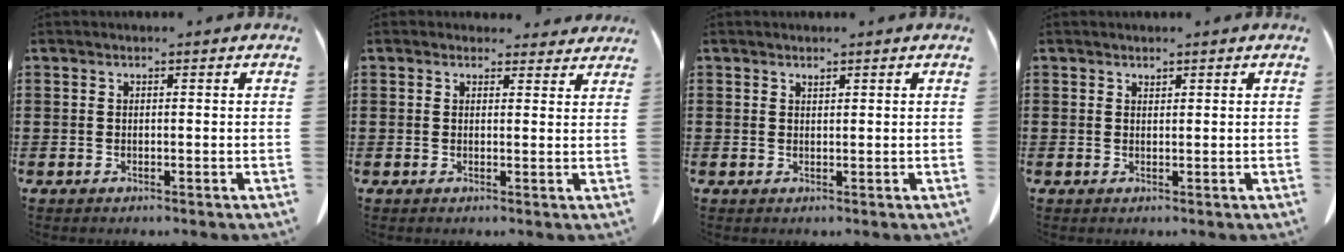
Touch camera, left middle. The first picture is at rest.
{"total": 2.2, "force": [2.0, 0.8, 0.3], "torque": [0.003, -0.004, 0.034]}
{"total": 0.6, "force": [0.6, 0.2, 0.1], "torque": [-0.004, 0.000, 0.011]}
{"total": 0.8, "force": [0.8, 0.3, 0.0], "torque": [-0.002, -0.001, 0.016]}